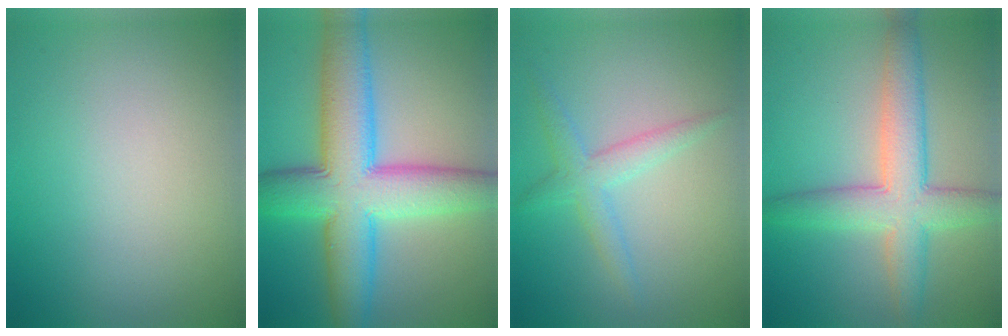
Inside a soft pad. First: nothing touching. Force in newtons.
{"total": 10.4, "press": 10.4, "slide": 0.4}
{"total": 2.4, "press": 2.4, "slide": 0.1}
{"total": 5.9, "press": 5.9, "slide": 0.2}